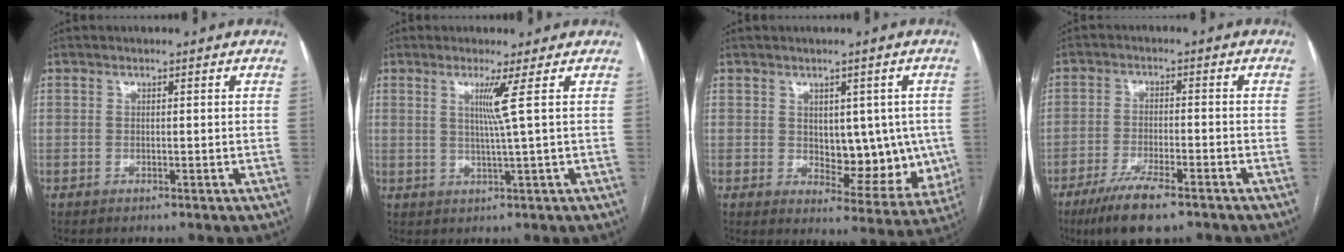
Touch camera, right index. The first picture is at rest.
{"total": 3.6, "force": [1.1, -1.7, 3.0], "torque": [-0.056, -0.009, 0.025]}
{"total": 10.1, "force": [0.3, 5.6, 8.4], "torque": [-0.090, 0.003, 0.021]}
{"total": 9.2, "force": [-6.4, 1.5, 6.3], "torque": [-0.113, -0.019, -0.106]}